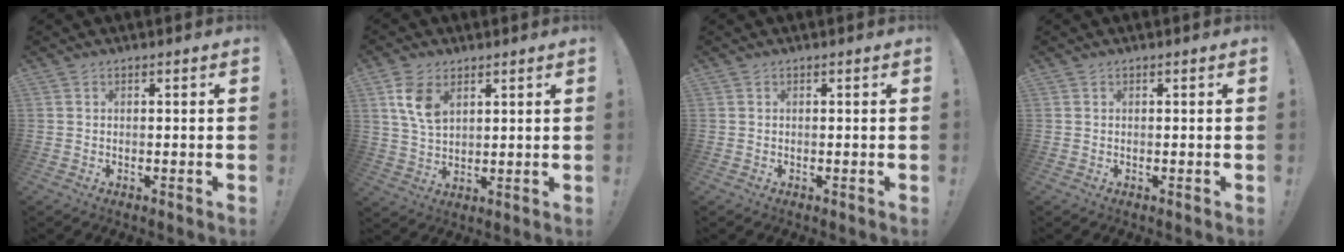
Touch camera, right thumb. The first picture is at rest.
{"total": 8.4, "force": [4.1, 5.0, 5.3], "torque": [-0.095, -0.014, 0.078]}
{"total": 0.0}
{"total": 0.0}